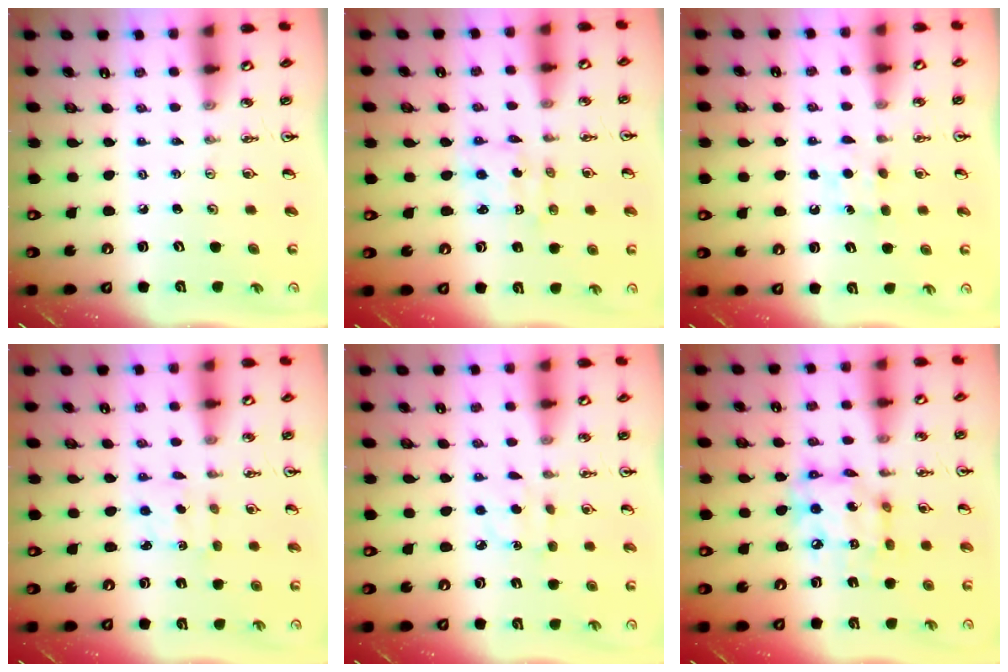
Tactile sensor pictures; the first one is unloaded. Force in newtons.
{"total": 2.3, "press": 2.3, "slide": 0.1}
{"total": 5.5, "press": 5.4, "slide": 0.8}
{"total": 1.8, "press": 1.7, "slide": 0.7}
{"total": 5.4, "press": 5.4, "slide": 0.6}
{"total": 12.4, "press": 12.3, "slide": 1.0}